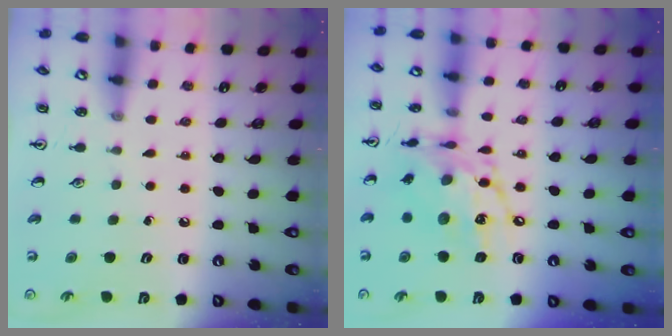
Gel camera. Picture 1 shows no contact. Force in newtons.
{"total": 14.4, "press": 14.4, "slide": 1.1}